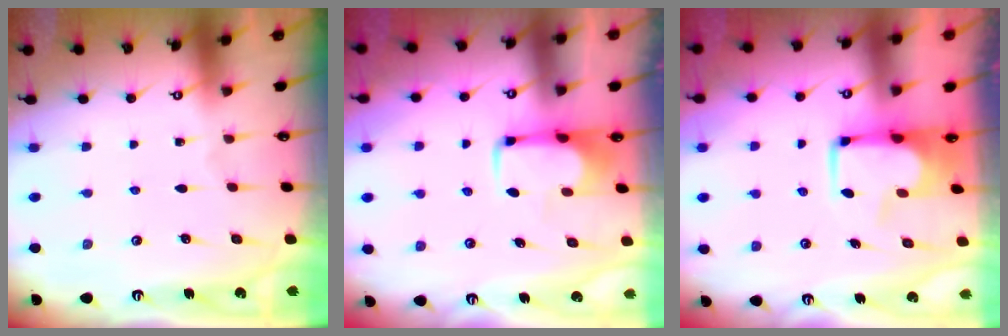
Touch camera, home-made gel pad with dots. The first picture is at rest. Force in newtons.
{"total": 1.8, "press": 1.7, "slide": 0.5}
{"total": 2.7, "press": 2.7, "slide": 0.5}